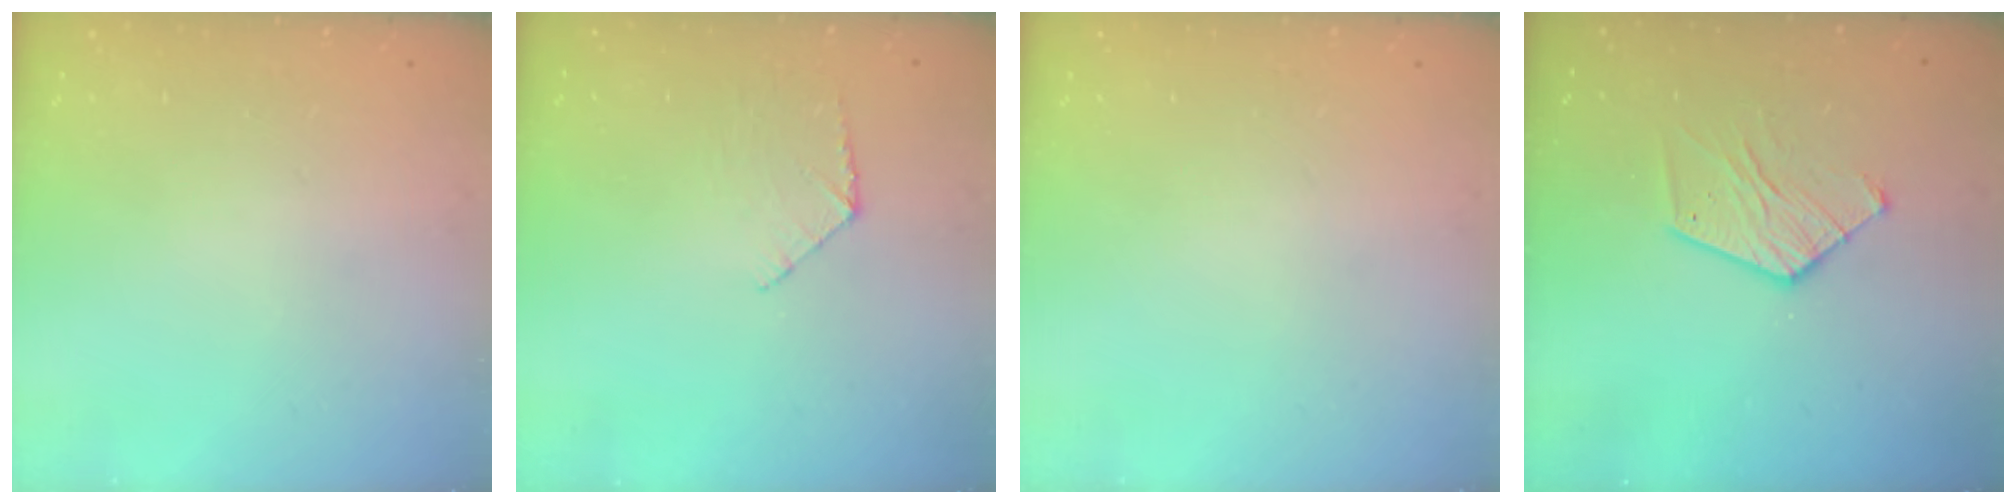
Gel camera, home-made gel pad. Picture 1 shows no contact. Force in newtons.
{"total": 6.1, "press": 6.1, "slide": 0.5}
{"total": 0.0}
{"total": 9.9, "press": 9.9, "slide": 0.8}